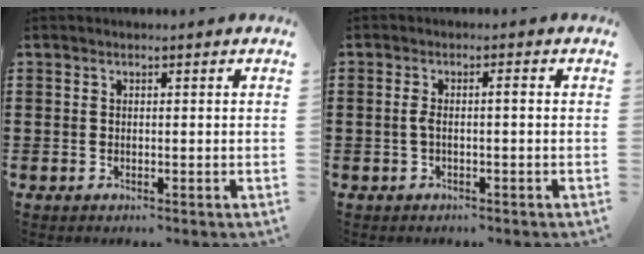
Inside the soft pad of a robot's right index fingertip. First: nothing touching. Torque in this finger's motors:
{"motor_torque": [0.50, -0.40, 0.07, 0.08]}